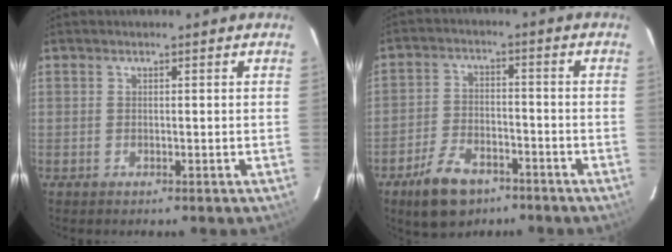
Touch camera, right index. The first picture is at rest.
{"total": 9.7, "force": [-6.4, 5.3, 5.1], "torque": [-0.122, 0.006, -0.105]}